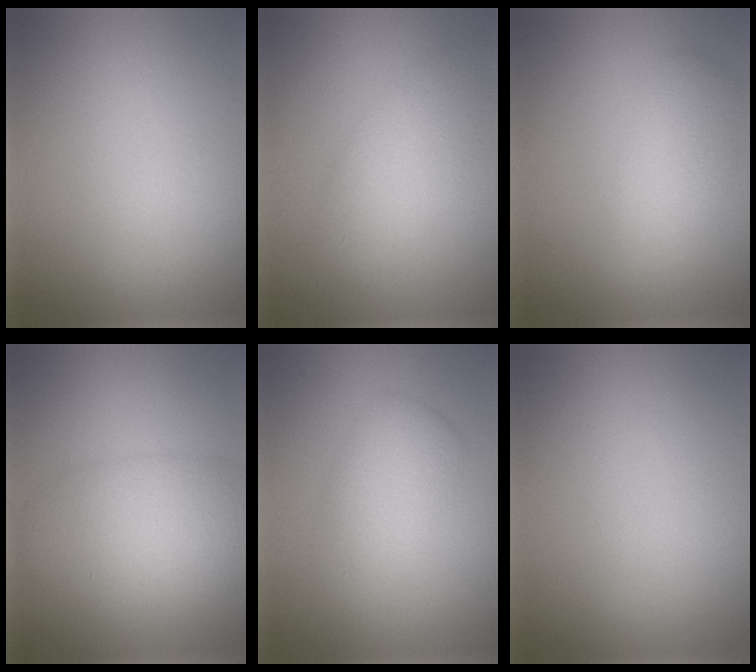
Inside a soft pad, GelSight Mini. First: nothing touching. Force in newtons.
{"total": 3.8, "press": 3.8, "slide": 0.2}
{"total": 3.5, "press": 3.5, "slide": 0.1}
{"total": 6.3, "press": 6.3, "slide": 0.3}
{"total": 3.5, "press": 3.5, "slide": 0.1}
{"total": 0.0}